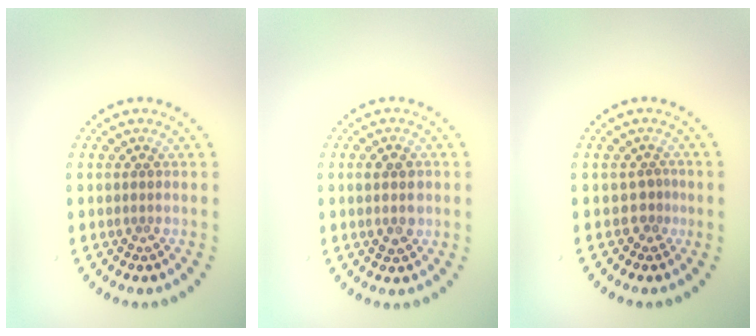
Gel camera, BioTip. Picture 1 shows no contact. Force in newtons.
{"total": 2.3, "press": 2.3, "slide": 0.1}
{"total": 1.4, "press": 0.9, "slide": 1.0}